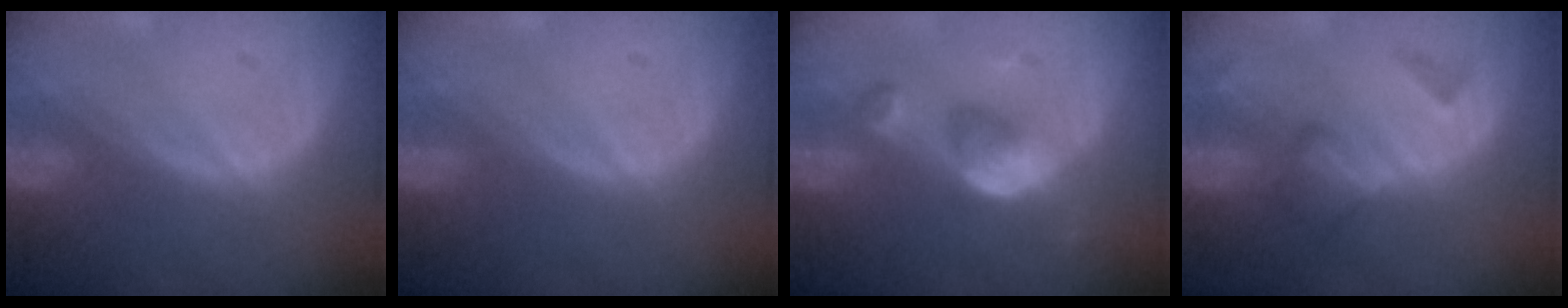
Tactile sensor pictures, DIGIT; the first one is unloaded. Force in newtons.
{"total": 0.0}
{"total": 5.1, "press": 5.1, "slide": 0.2}
{"total": 4.7, "press": 4.7, "slide": 0.4}